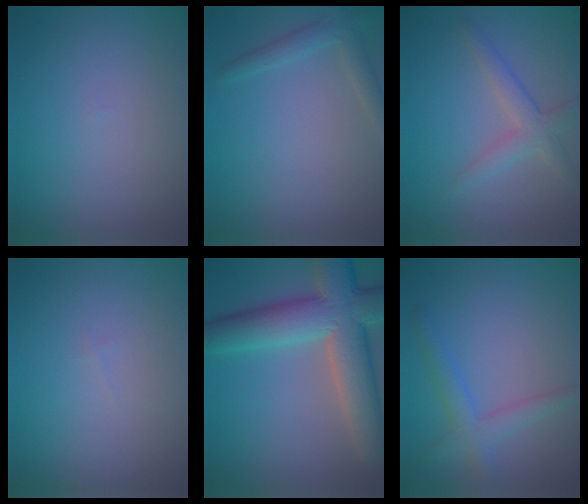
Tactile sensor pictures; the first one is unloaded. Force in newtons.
{"total": 2.0, "press": 2.0, "slide": 0.1}
{"total": 2.6, "press": 2.6, "slide": 0.2}
{"total": 0.0}
{"total": 10.2, "press": 10.2, "slide": 0.9}
{"total": 2.5, "press": 2.5, "slide": 0.1}